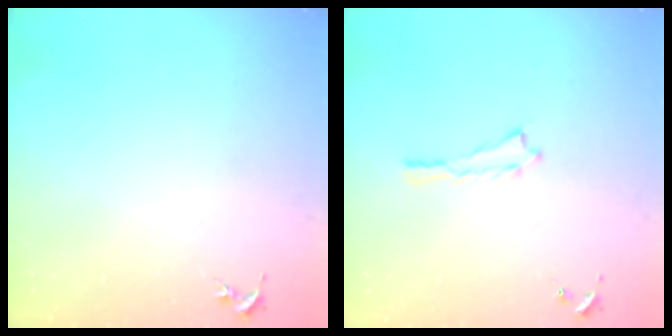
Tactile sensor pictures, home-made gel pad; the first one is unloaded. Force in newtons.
{"total": 0.0}